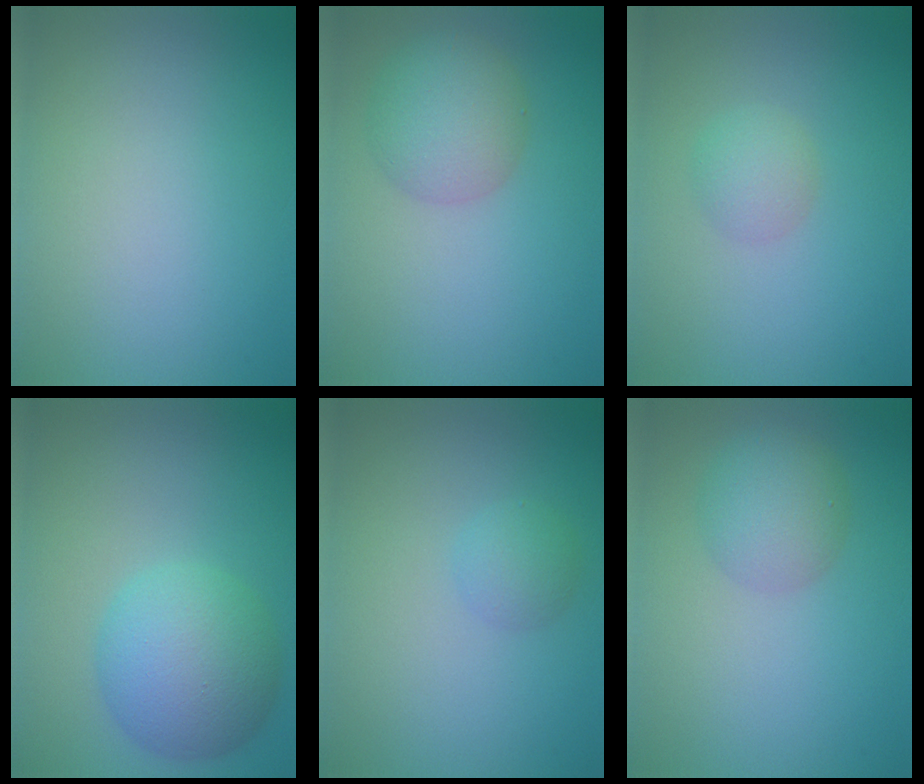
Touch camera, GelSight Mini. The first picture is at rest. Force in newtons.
{"total": 4.4, "press": 4.4, "slide": 0.2}
{"total": 1.7, "press": 1.7, "slide": 0.1}
{"total": 6.8, "press": 6.8, "slide": 0.2}
{"total": 1.6, "press": 1.6, "slide": 0.0}
{"total": 3.5, "press": 3.5, "slide": 0.1}